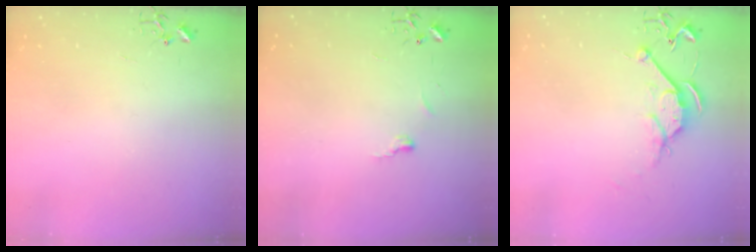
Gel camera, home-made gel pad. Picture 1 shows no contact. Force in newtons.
{"total": 3.4, "press": 3.4, "slide": 0.4}
{"total": 7.9, "press": 7.8, "slide": 0.9}